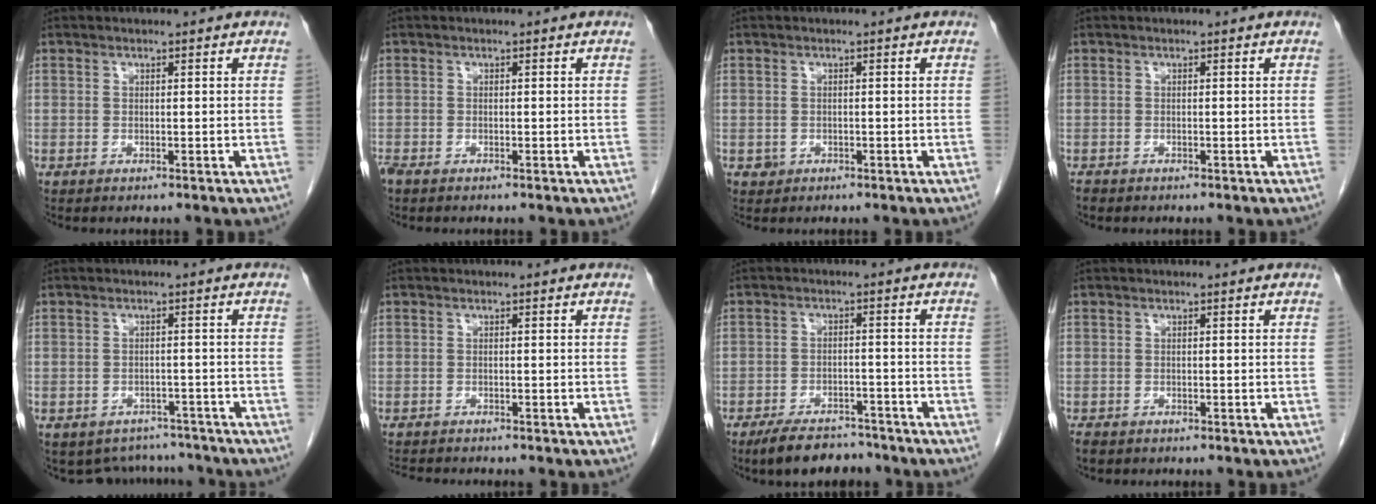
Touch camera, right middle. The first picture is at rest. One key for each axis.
{"total": 1.3, "fx": -1.0, "fy": 0.4, "fz": 0.6, "tx": -0.020, "ty": -0.005, "tz": -0.020}
{"total": 1.0, "fx": -0.4, "fy": 0.9, "fz": 0.1, "tx": -0.001, "ty": 0.004, "tz": -0.003}
{"total": 1.2, "fx": -1.1, "fy": 0.4, "fz": 0.3, "tx": -0.016, "ty": -0.005, "tz": -0.018}
{"total": 7.1, "fx": -6.4, "fy": 3.1, "fz": 0.0, "tx": 0.003, "ty": 0.015, "tz": -0.079}
{"total": 3.3, "fx": -3.2, "fy": 0.1, "fz": 0.9, "tx": -0.015, "ty": -0.013, "tz": -0.051}
{"total": 7.3, "fx": -6.2, "fy": 2.8, "fz": 2.9, "tx": -0.050, "ty": -0.005, "tz": -0.100}
{"total": 2.3, "fx": -1.9, "fy": 1.1, "fz": 0.9, "tx": -0.023, "ty": -0.007, "tz": -0.028}